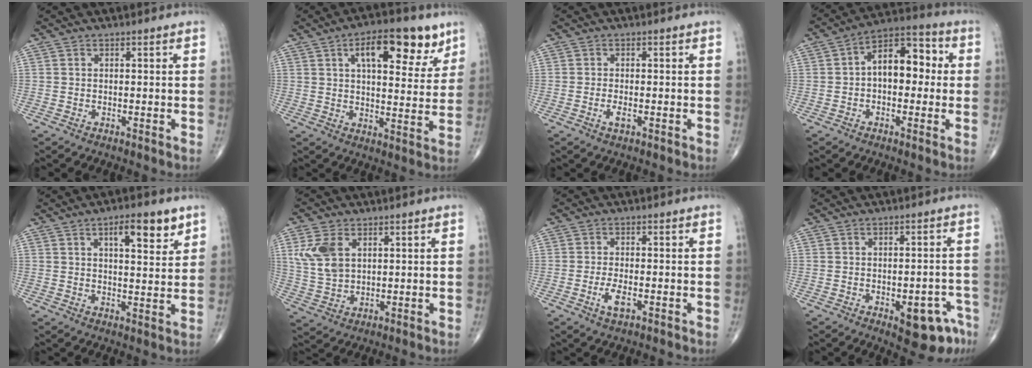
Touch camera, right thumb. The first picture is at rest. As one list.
[{"total": 14.4, "force": [7.3, 6.2, 10.8], "torque": [-0.120, -0.024, 0.106]}, {"total": 1.8, "force": [-0.7, 0.6, 1.5], "torque": [-0.028, 0.000, -0.015]}, {"total": 11.3, "force": [0.7, 6.8, 9.0], "torque": [-0.109, 0.037, -0.003]}, {"total": 8.3, "force": [4.5, 2.7, 6.4], "torque": [-0.079, -0.024, 0.065]}, {"total": 8.2, "force": [2.9, 5.1, 5.7], "torque": [-0.116, -0.005, 0.068]}, {"total": 3.6, "force": [-1.3, 1.4, 3.0], "torque": [-0.058, 0.000, -0.024]}, {"total": 9.3, "force": [-4.7, 4.1, 6.9], "torque": [-0.057, 0.029, -0.051]}]